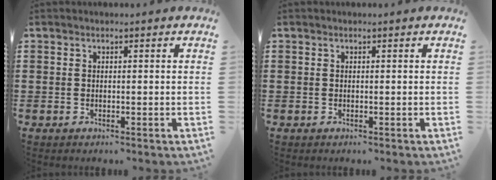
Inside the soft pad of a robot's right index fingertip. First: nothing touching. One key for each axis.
{"total": 0.0}